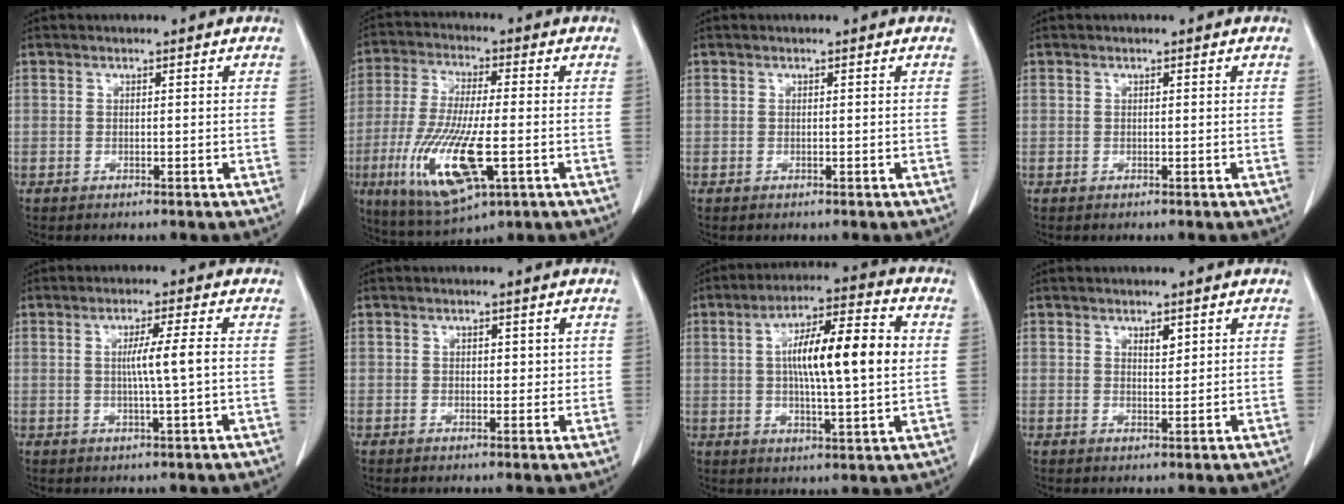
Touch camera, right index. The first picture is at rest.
{"total": 15.8, "force": [-4.8, 3.9, 14.5], "torque": [-0.299, -0.027, -0.077]}
{"total": 0.0}
{"total": 0.0}
{"total": 5.2, "force": [0.1, -0.5, 5.1], "torque": [-0.089, -0.004, 0.003]}
{"total": 2.8, "force": [0.6, 1.7, 2.1], "torque": [-0.031, 0.001, 0.010]}
{"total": 15.0, "force": [1.9, 2.4, 14.7], "torque": [-0.248, 0.019, 0.027]}
{"total": 2.1, "force": [1.1, 0.9, 1.6], "torque": [-0.028, -0.002, 0.022]}